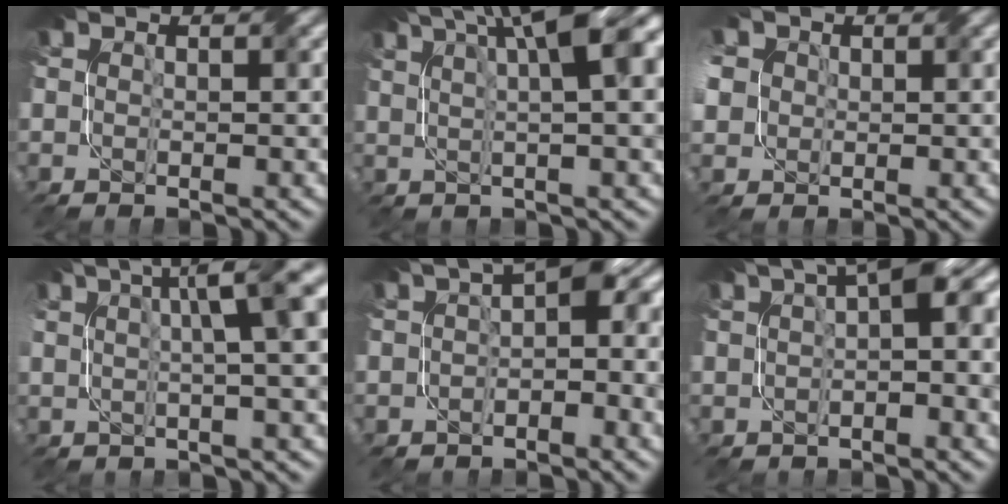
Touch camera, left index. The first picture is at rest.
{"total": 8.4, "force": [4.2, 2.3, 6.9], "torque": [-0.086, 0.033, 0.060]}
{"total": 5.9, "force": [1.3, 5.3, 2.2], "torque": [-0.064, 0.030, -0.009]}
{"total": 7.9, "force": [2.8, 2.5, 6.9], "torque": [-0.050, 0.038, 0.033]}
{"total": 4.0, "force": [0.4, 2.1, 3.4], "torque": [-0.039, 0.016, -0.007]}
{"total": 4.4, "force": [1.8, 1.0, 3.9], "torque": [-0.047, 0.020, 0.020]}